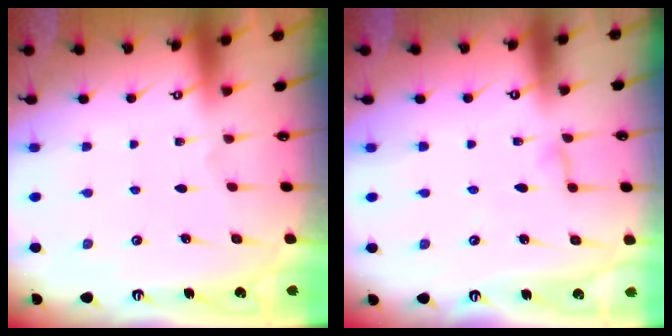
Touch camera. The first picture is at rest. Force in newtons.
{"total": 2.5, "press": 2.5, "slide": 0.2}